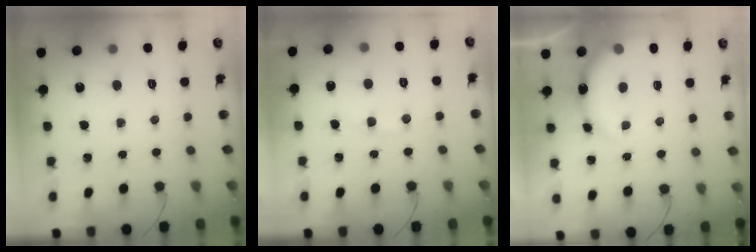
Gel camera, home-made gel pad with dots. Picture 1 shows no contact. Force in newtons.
{"total": 8.3, "press": 8.2, "slide": 1.4}
{"total": 8.5, "press": 8.5, "slide": 0.8}